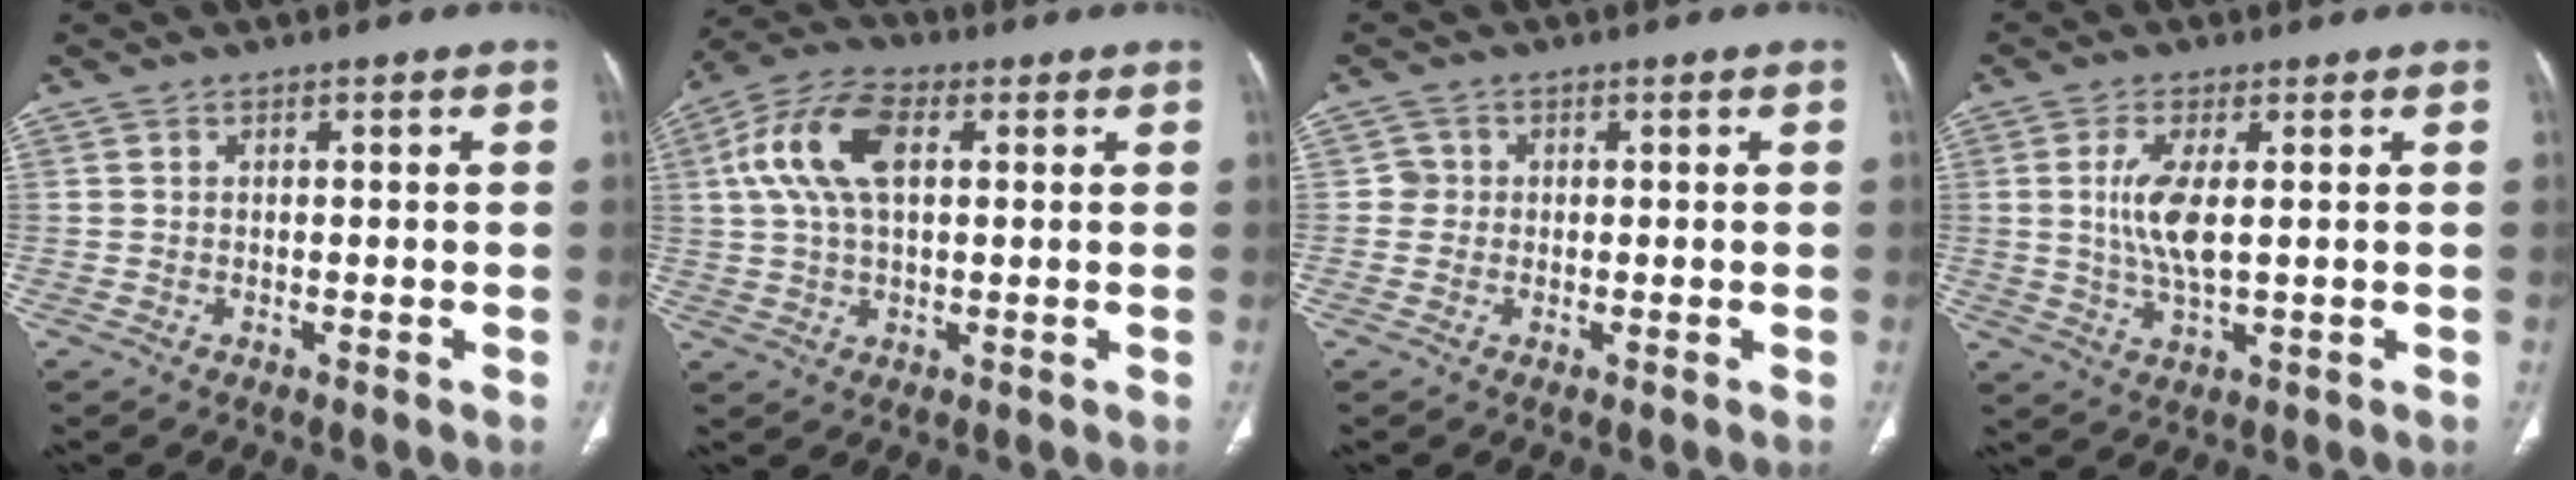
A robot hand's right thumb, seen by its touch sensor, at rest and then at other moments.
{"total": 12.0, "force": [2.9, 6.4, 9.7], "torque": [-0.204, 0.023, 0.052]}
{"total": 1.7, "force": [0.0, 1.7, 0.2], "torque": [0.008, 0.006, -0.003]}
{"total": 7.0, "force": [1.0, 2.2, 6.6], "torque": [-0.153, -0.011, 0.024]}